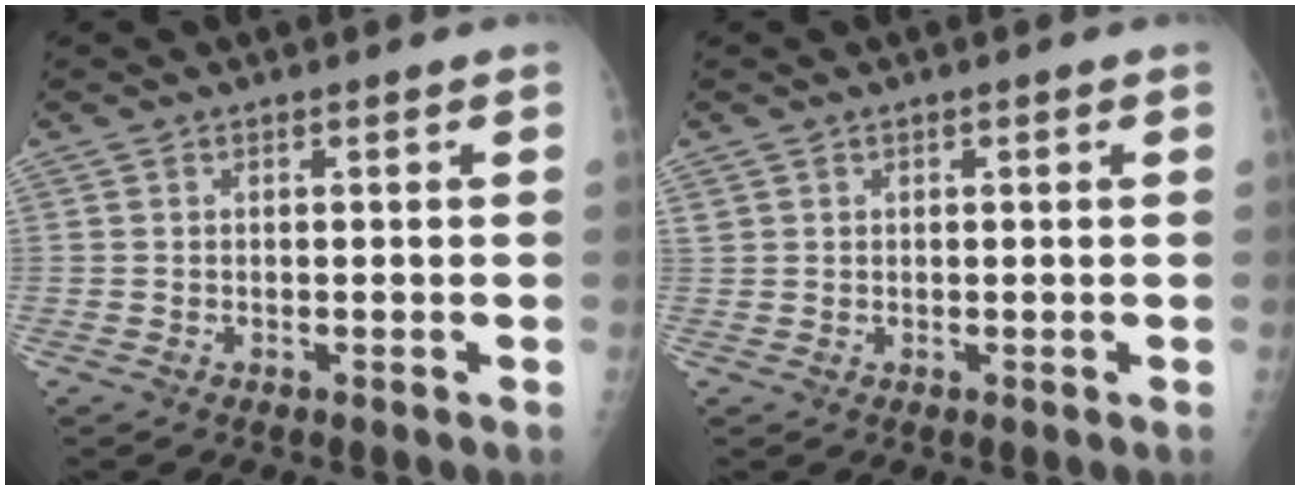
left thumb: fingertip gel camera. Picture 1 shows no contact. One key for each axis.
{"total": 0.8, "fx": 0.4, "fy": 0.7, "fz": 0.1, "tx": 0.007, "ty": -0.002, "tz": 0.006}